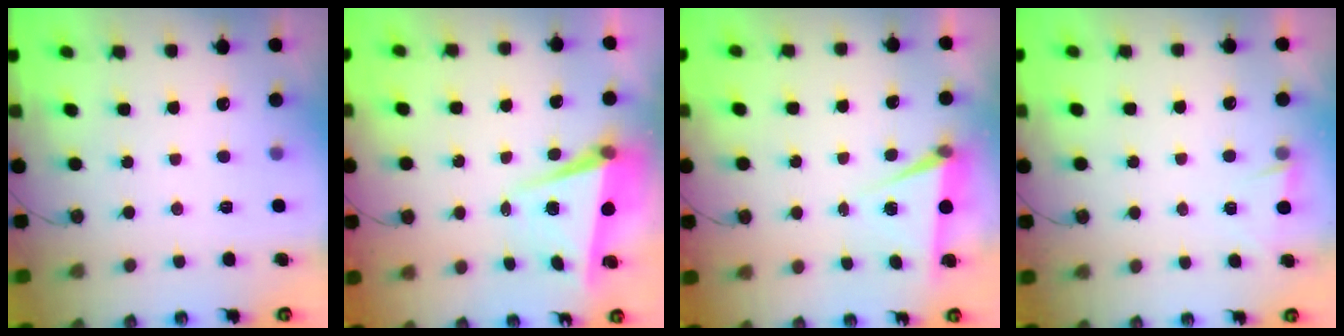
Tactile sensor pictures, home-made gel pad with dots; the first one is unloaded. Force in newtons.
{"total": 5.4, "press": 5.2, "slide": 1.3}
{"total": 5.4, "press": 3.0, "slide": 4.5}
{"total": 1.5, "press": 1.3, "slide": 0.8}